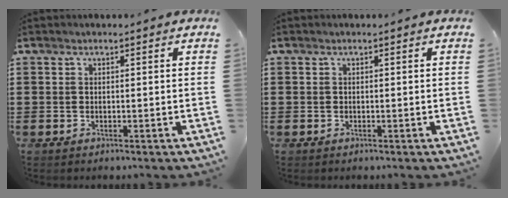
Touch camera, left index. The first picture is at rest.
{"total": 0.0}